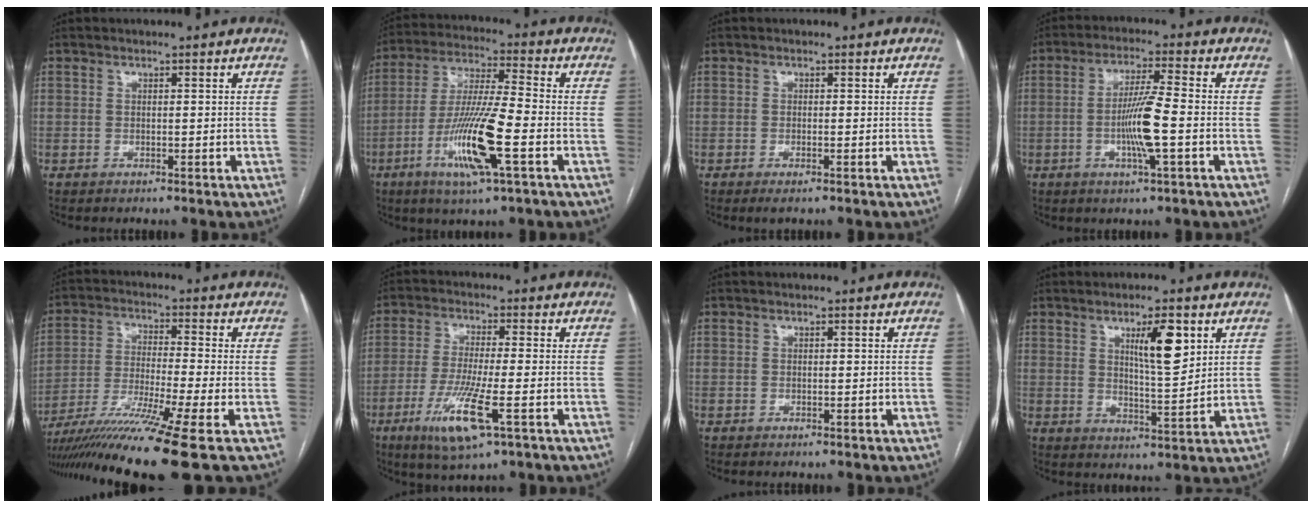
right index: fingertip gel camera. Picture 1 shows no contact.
{"total": 13.9, "force": [-4.9, 0.7, 12.9], "torque": [-0.258, -0.016, -0.093]}
{"total": 1.1, "force": [-0.7, 0.0, 0.9], "torque": [-0.014, -0.003, -0.011]}
{"total": 8.0, "force": [-1.8, -0.1, 7.8], "torque": [-0.151, -0.004, -0.035]}
{"total": 14.5, "force": [-10.1, -2.6, 10.0], "torque": [-0.186, -0.037, -0.178]}
{"total": 9.9, "force": [-4.2, 0.7, 8.9], "torque": [-0.177, -0.025, -0.075]}
{"total": 0.0}
{"total": 7.7, "force": [3.5, 1.4, 6.7], "torque": [-0.112, -0.004, 0.058]}